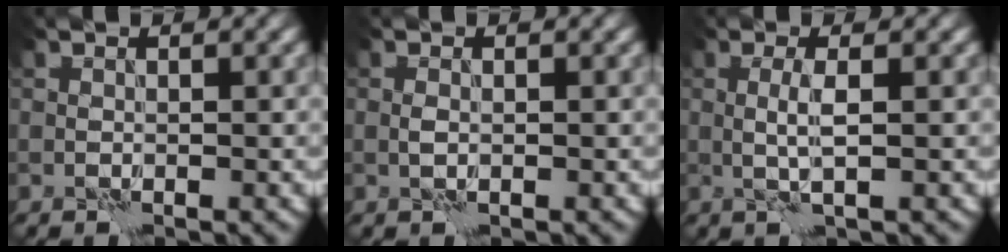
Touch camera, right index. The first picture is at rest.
{"total": 0.6, "force": [-0.1, 0.3, 0.5], "torque": [-0.014, 0.000, -0.001]}
{"total": 1.8, "force": [0.2, 0.1, 1.8], "torque": [-0.040, 0.002, 0.005]}